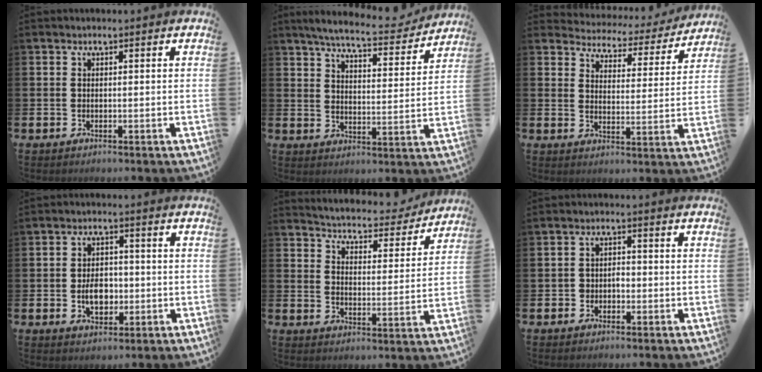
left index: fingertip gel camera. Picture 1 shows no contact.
{"total": 7.0, "force": [6.6, 0.7, 2.4], "torque": [-0.056, -0.043, 0.109]}
{"total": 3.7, "force": [3.5, 1.2, 0.0], "torque": [-0.018, -0.040, 0.052]}
{"total": 4.6, "force": [-0.8, 3.2, 3.2], "torque": [-0.037, -0.003, -0.023]}
{"total": 5.0, "force": [4.9, 0.9, 0.4], "torque": [-0.027, -0.046, 0.079]}
{"total": 1.9, "force": [-0.9, 1.5, 0.7], "torque": [-0.012, 0.004, -0.021]}